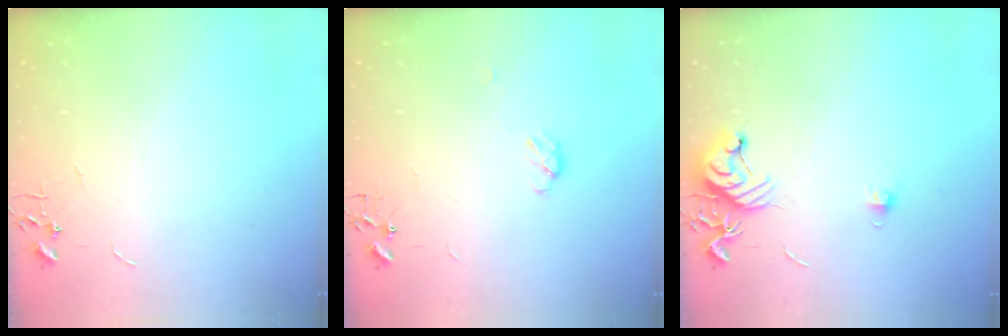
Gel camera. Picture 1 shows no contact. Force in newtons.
{"total": 4.3, "press": 4.3, "slide": 0.6}
{"total": 10.3, "press": 10.2, "slide": 1.2}